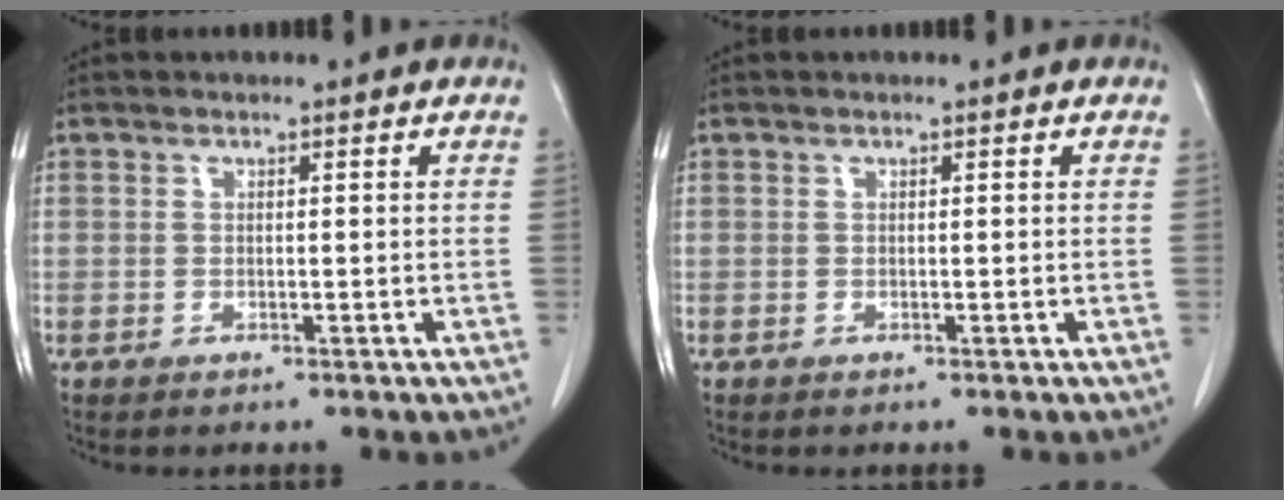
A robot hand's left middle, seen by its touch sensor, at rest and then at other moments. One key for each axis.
{"total": 0.0}